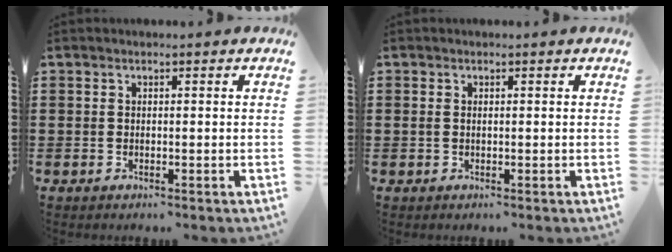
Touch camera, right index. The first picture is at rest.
{"total": 0.7, "force": [0.1, 0.4, 0.6], "torque": [-0.013, 0.002, 0.001]}